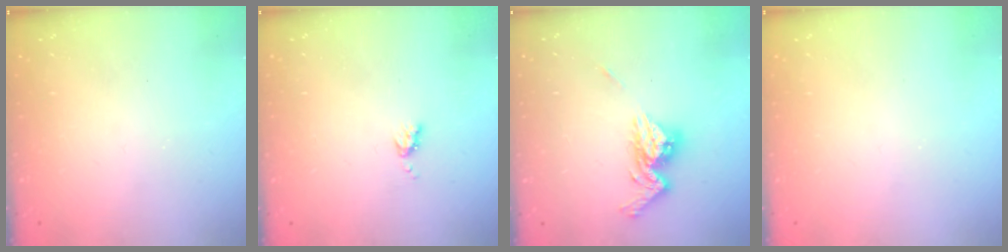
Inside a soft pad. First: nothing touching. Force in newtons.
{"total": 4.0, "press": 4.0, "slide": 0.6}
{"total": 11.2, "press": 11.1, "slide": 0.9}
{"total": 0.0}